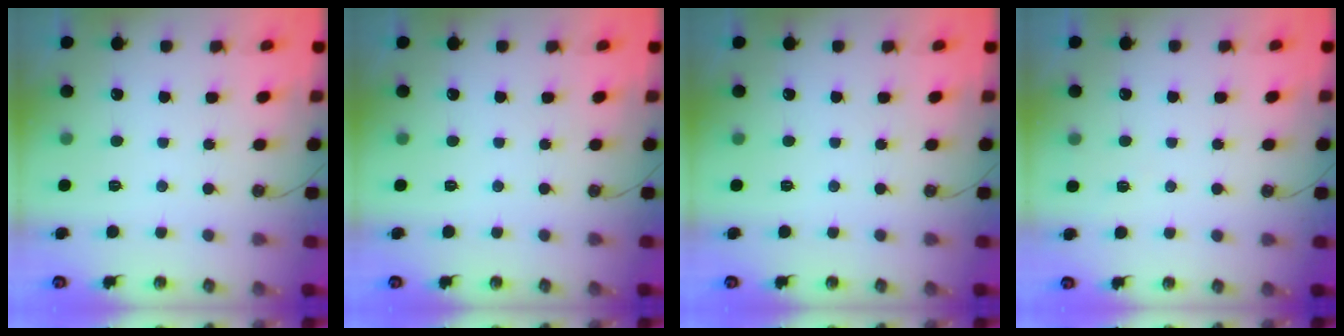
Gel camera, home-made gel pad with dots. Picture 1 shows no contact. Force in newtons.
{"total": 0.0}
{"total": 0.0}
{"total": 5.0, "press": 2.7, "slide": 4.1}